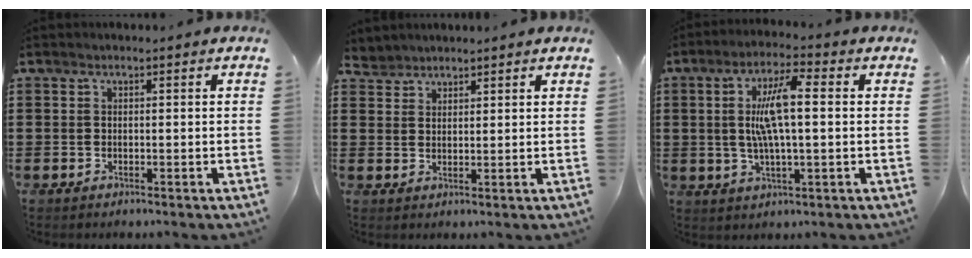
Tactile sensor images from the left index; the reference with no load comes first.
{"total": 2.3, "force": [2.2, 0.4, -0.5], "torque": [0.001, 0.001, 0.043]}
{"total": 8.3, "force": [1.4, 2.0, 8.0], "torque": [-0.175, 0.001, 0.013]}